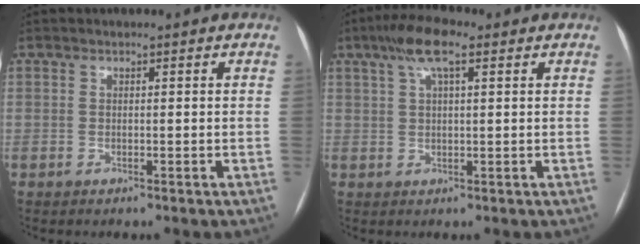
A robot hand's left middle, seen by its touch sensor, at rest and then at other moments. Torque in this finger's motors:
{"motor_torque": [0.67, -0.26, 0.45, 0.12]}